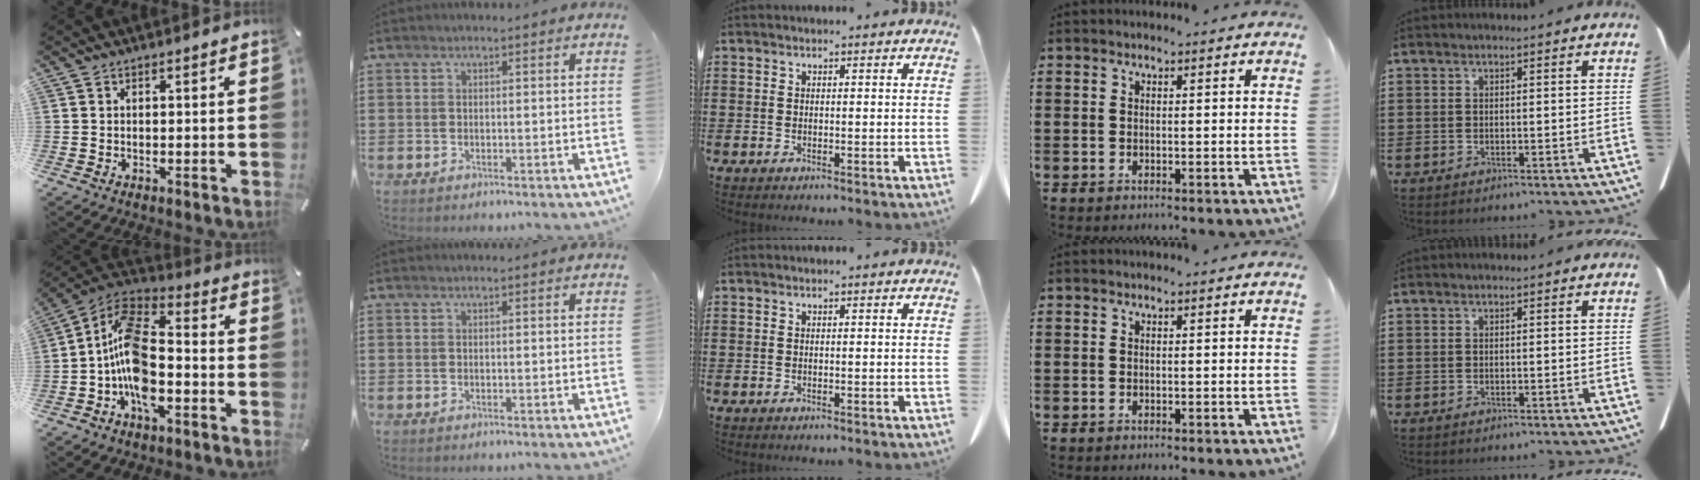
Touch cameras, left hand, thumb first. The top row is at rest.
{"thumb": {"total": 13.4, "force": [-4.8, 7.5, 10.0], "torque": [-0.217, 0.012, -0.091]}}